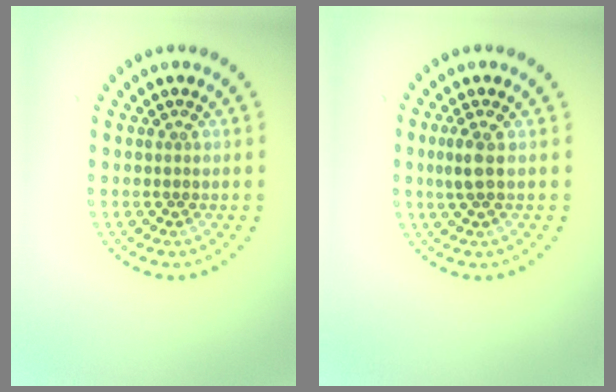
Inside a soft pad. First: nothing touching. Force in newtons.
{"total": 1.7, "press": 1.6, "slide": 0.7}